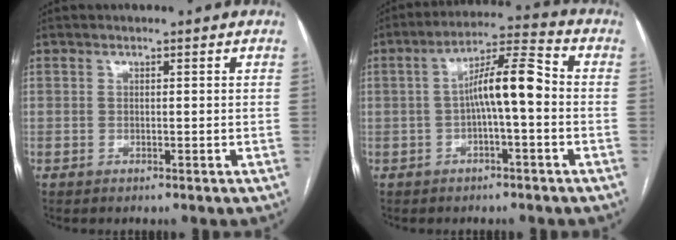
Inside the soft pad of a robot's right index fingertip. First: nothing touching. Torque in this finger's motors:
{"motor_torque": [1.13, 0.14, 0.40, 0.18]}